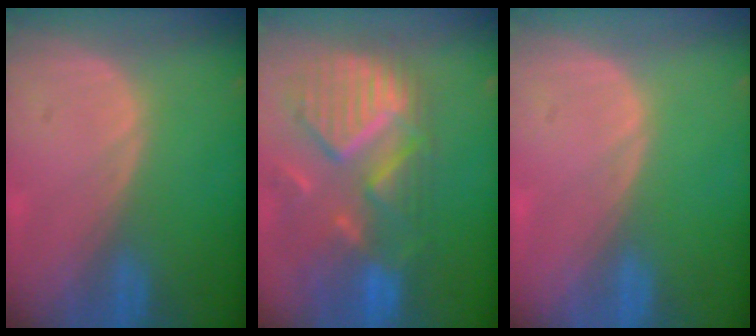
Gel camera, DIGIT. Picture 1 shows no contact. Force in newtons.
{"total": 11.8, "press": 10.4, "slide": 5.7}
{"total": 0.0}